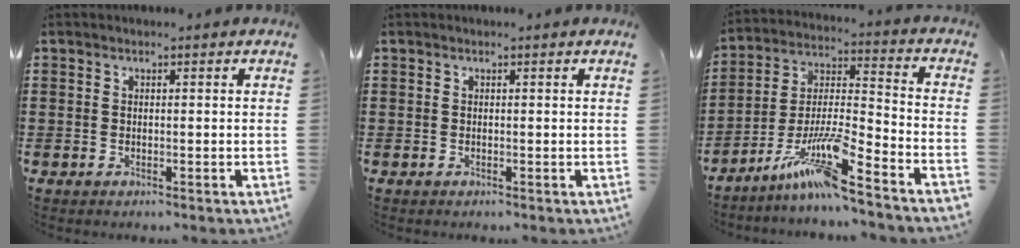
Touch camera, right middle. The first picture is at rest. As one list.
[{"total": 0.0}, {"total": 12.2, "force": [-9.0, 0.3, 8.2], "torque": [-0.168, -0.007, -0.180]}]